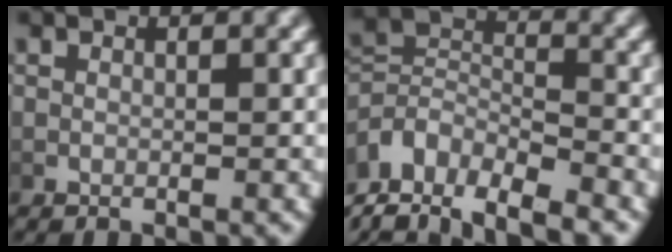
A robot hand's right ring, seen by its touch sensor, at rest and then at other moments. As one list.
[{"total": 11.0, "force": [-6.5, 7.7, 4.3], "torque": [-0.101, -0.045, -0.104]}]